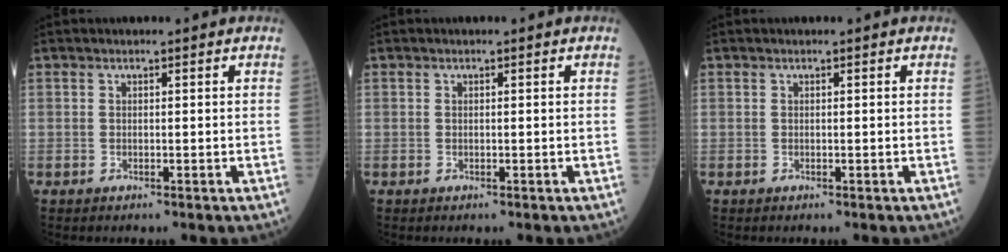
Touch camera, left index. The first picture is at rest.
{"total": 0.0}
{"total": 0.0}